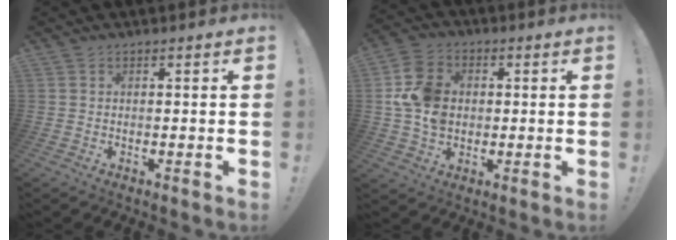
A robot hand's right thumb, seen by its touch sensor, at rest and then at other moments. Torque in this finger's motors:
{"motor_torque": [1.63, 1.98, 1.20, -0.38, 0.06]}